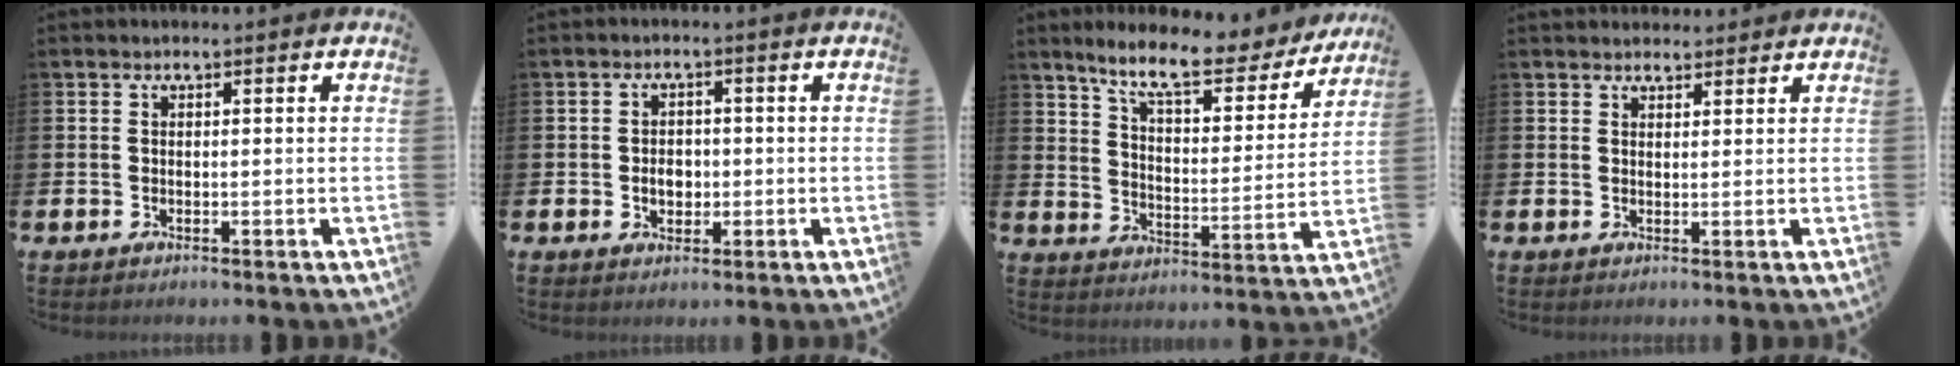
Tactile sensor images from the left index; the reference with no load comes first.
{"total": 2.9, "force": [-0.4, 2.2, 1.9], "torque": [-0.022, -0.001, -0.015]}
{"total": 9.1, "force": [8.0, 2.1, 3.9], "torque": [-0.097, -0.050, 0.135]}
{"total": 2.3, "force": [2.1, 0.7, -0.1], "torque": [0.008, -0.008, 0.038]}